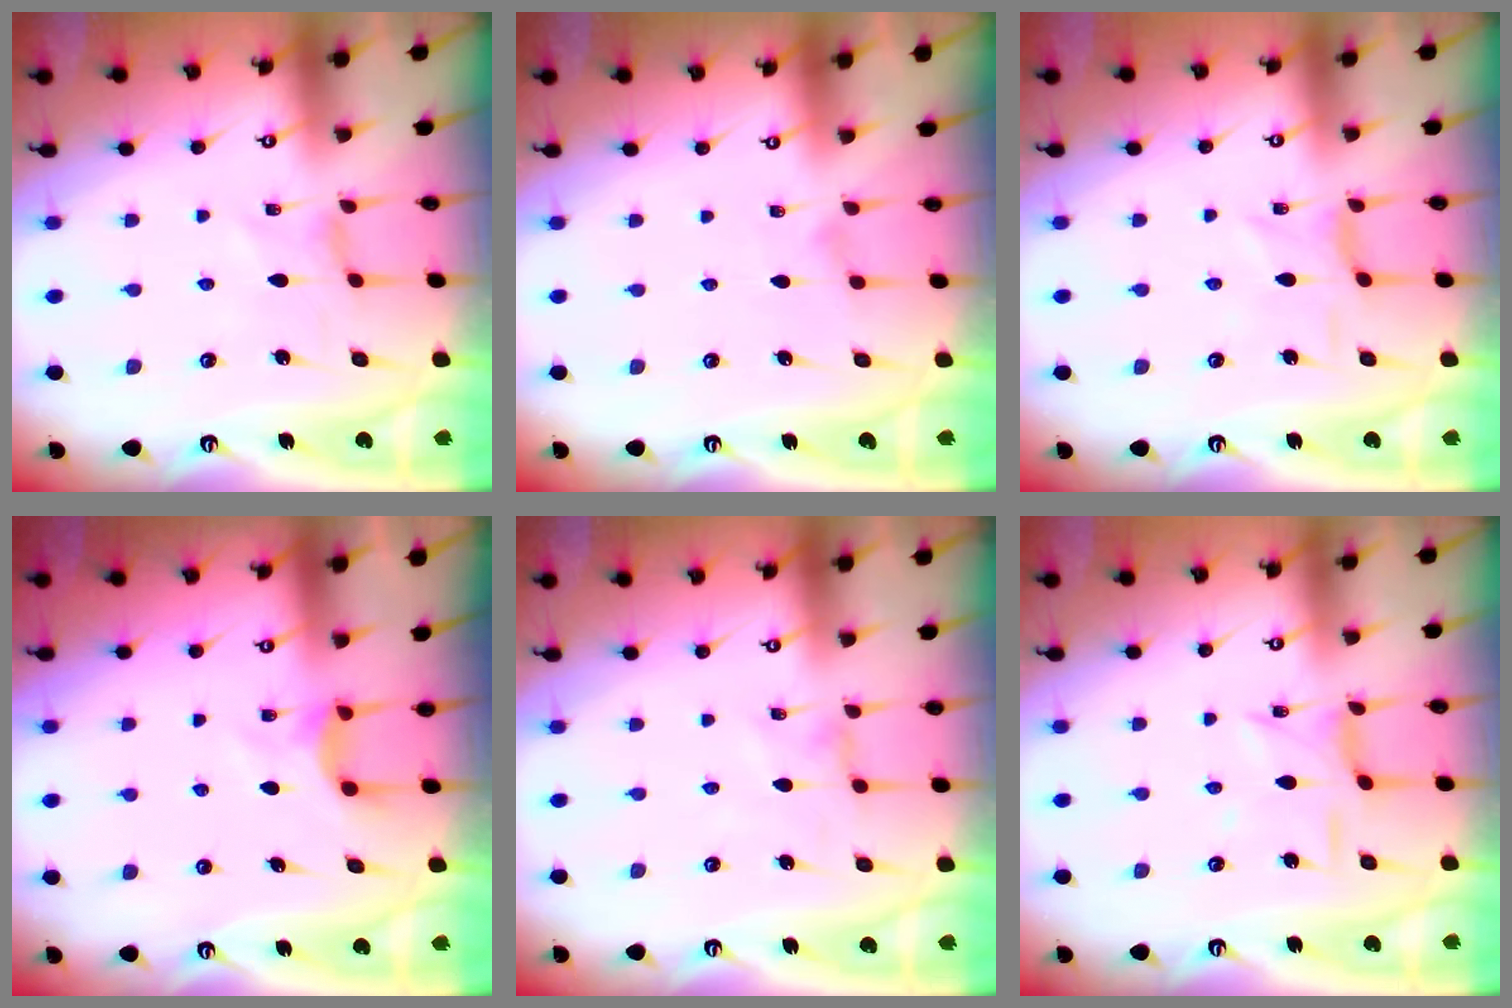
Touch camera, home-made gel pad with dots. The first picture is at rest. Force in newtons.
{"total": 1.6, "press": 1.6, "slide": 0.2}
{"total": 1.0, "press": 0.9, "slide": 0.4}
{"total": 4.7, "press": 4.7, "slide": 0.6}
{"total": 0.0}
{"total": 5.4, "press": 5.4, "slide": 0.4}